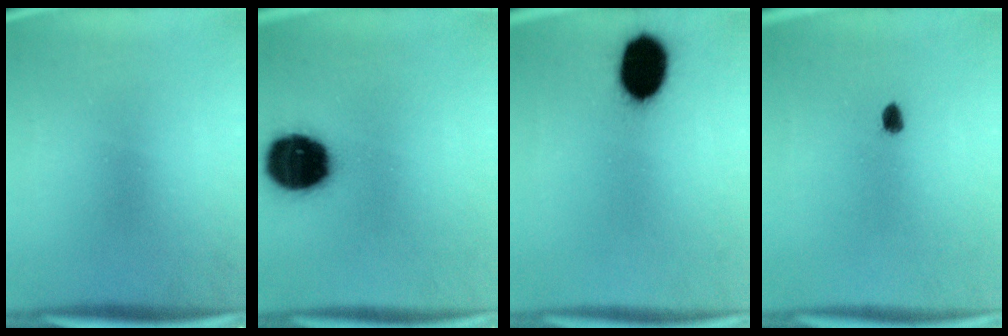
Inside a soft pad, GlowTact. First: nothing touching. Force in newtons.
{"total": 18.1}
{"total": 12.8}
{"total": 1.5}